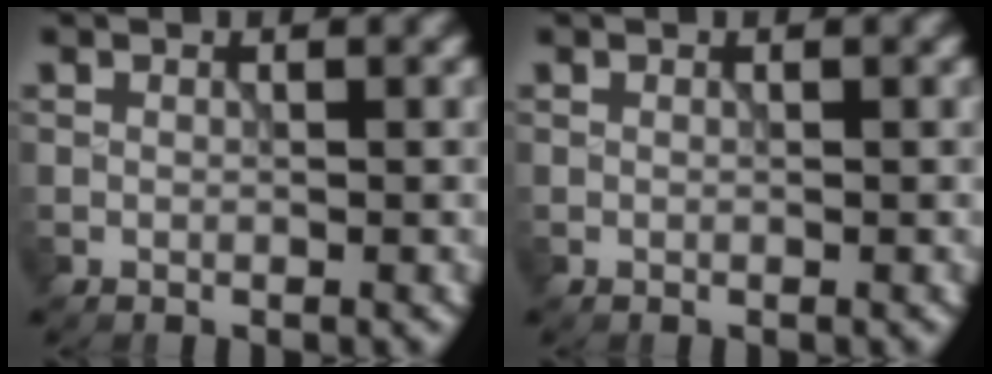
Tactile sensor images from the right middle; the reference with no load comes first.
{"total": 0.0}